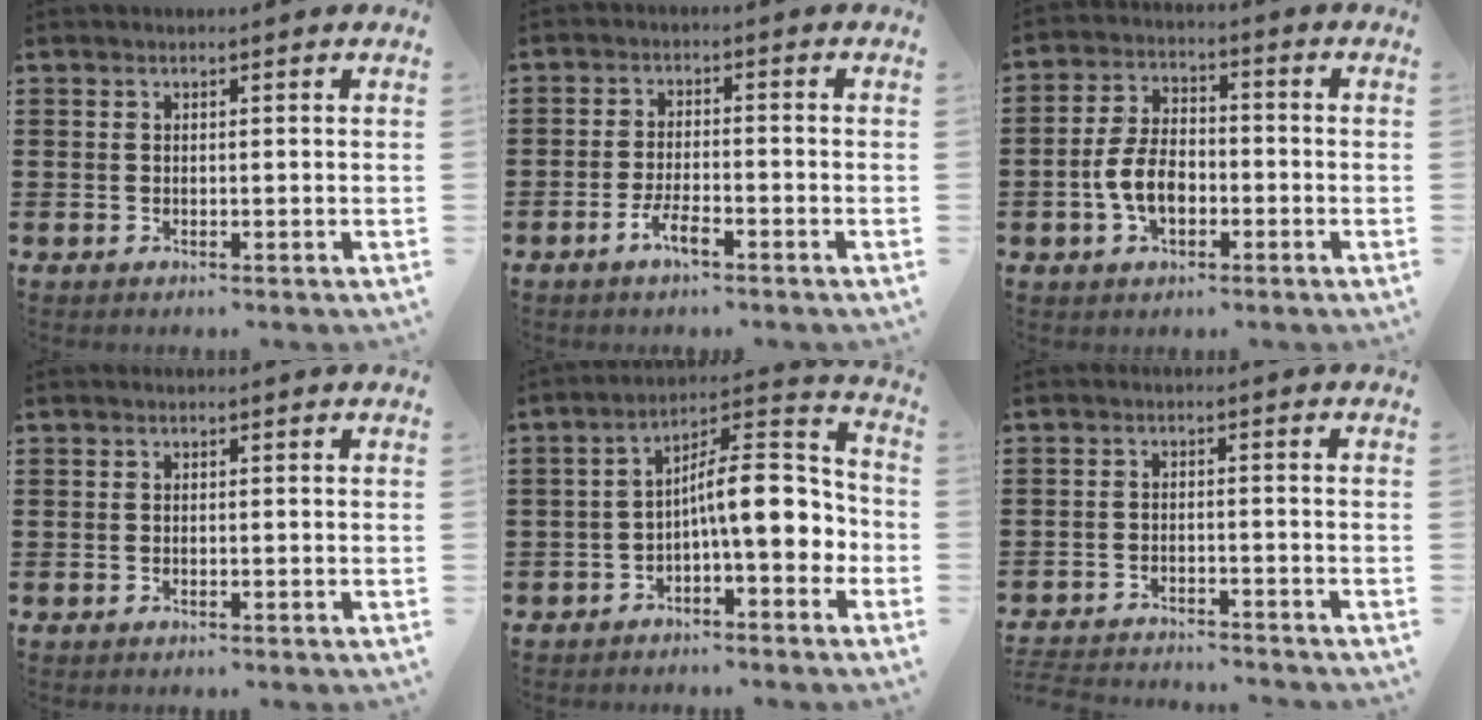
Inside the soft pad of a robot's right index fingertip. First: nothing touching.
{"total": 3.7, "force": [-2.4, 0.7, 2.7], "torque": [-0.059, 0.000, -0.049]}
{"total": 6.9, "force": [-2.1, 4.1, 5.2], "torque": [-0.125, 0.002, -0.045]}
{"total": 0.0}
{"total": 10.0, "force": [-1.0, 3.6, 9.2], "torque": [-0.133, -0.007, -0.026]}
{"total": 3.0, "force": [-3.0, -0.1, 0.0], "torque": [-0.004, -0.002, -0.064]}